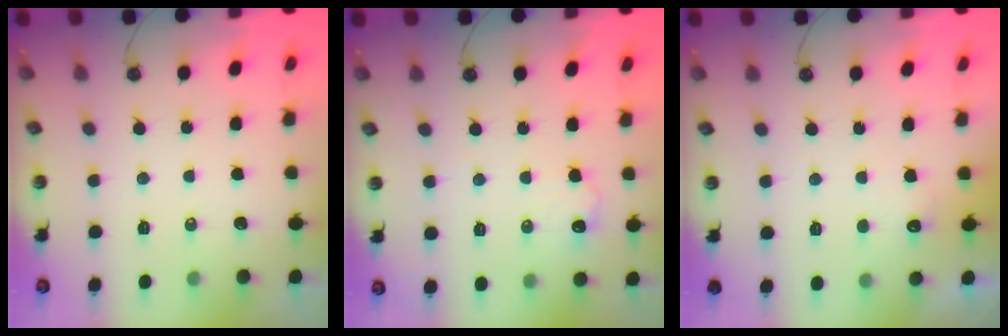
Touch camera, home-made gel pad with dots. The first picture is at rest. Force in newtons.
{"total": 8.1, "press": 8.1, "slide": 0.4}
{"total": 5.5, "press": 5.4, "slide": 0.7}